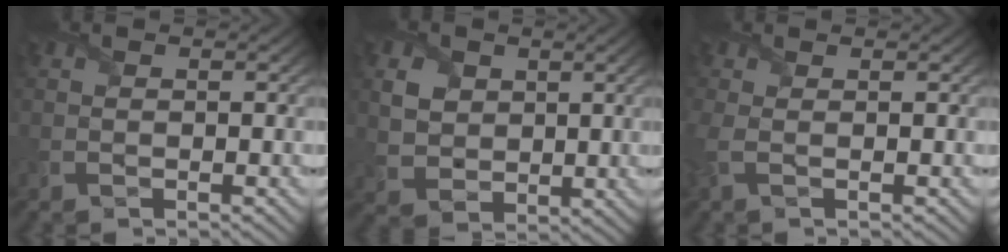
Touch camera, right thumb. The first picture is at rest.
{"total": 5.3, "force": [1.6, 4.4, 2.4], "torque": [-0.076, -0.006, 0.027]}
{"total": 1.6, "force": [0.2, 0.4, 1.6], "torque": [-0.050, 0.002, -0.004]}